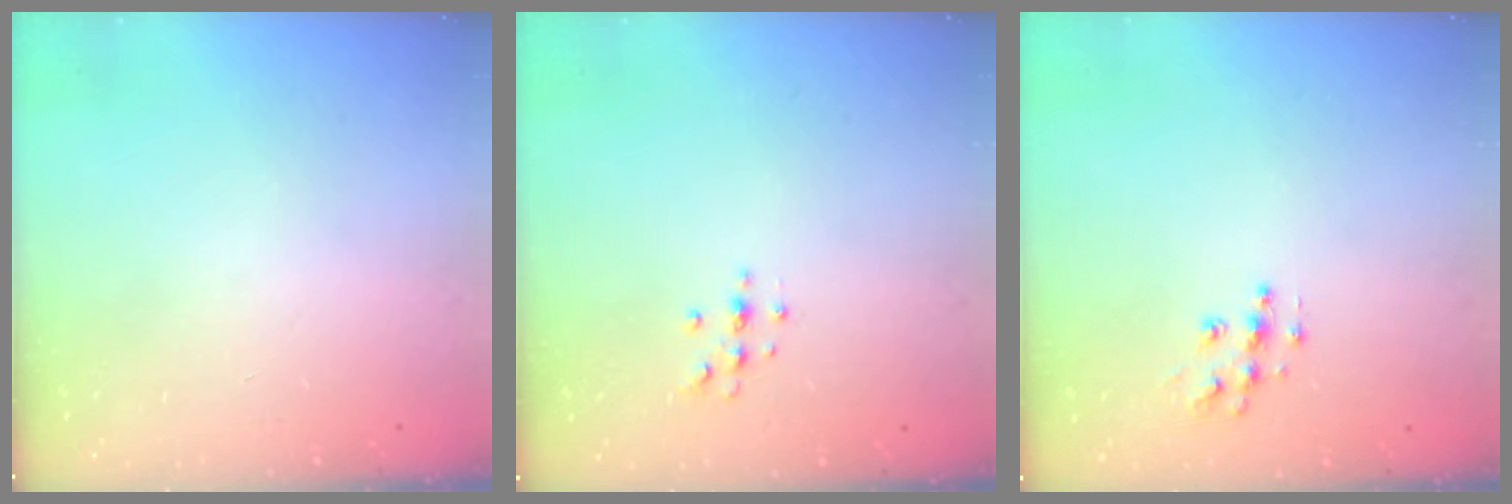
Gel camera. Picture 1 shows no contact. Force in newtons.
{"total": 4.1, "press": 4.1, "slide": 0.4}
{"total": 8.6, "press": 8.6, "slide": 0.3}